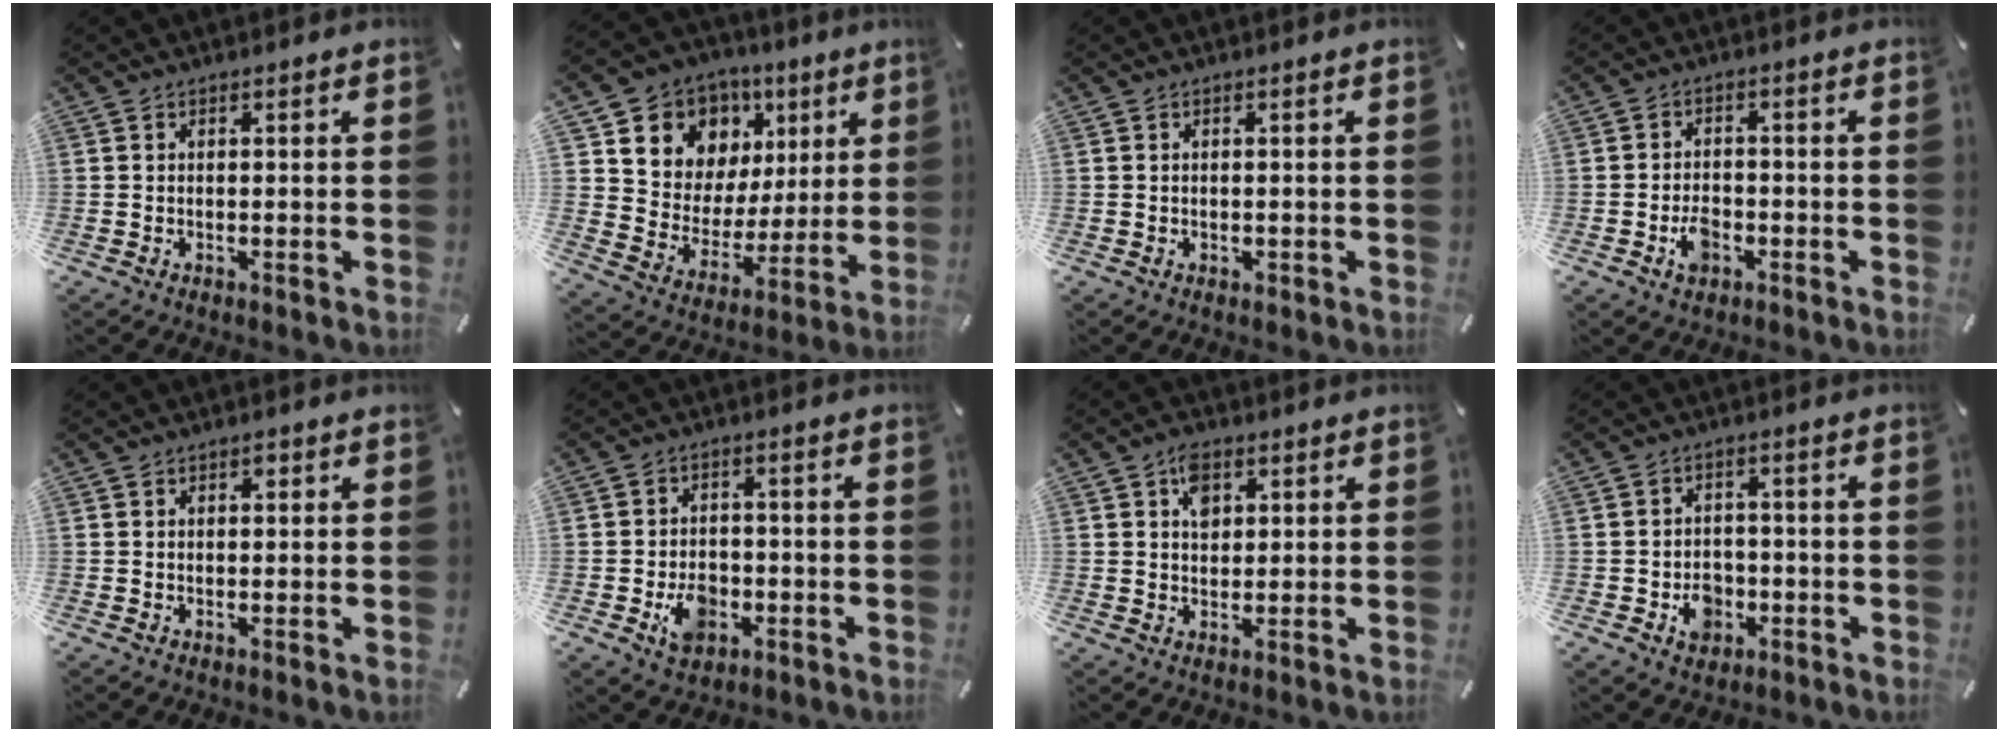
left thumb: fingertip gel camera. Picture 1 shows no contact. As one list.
[{"total": 11.6, "force": [5.8, 10.0, 1.4], "torque": [-0.034, -0.056, 0.118]}, {"total": 0.6, "force": [-0.1, 0.6, 0.2], "torque": [-0.003, 0.004, -0.003]}, {"total": 4.8, "force": [-2.1, 3.2, 2.9], "torque": [-0.044, 0.007, -0.038]}, {"total": 1.2, "force": [0.5, 0.9, 0.6], "torque": [-0.005, 0.001, 0.008]}, {"total": 7.5, "force": [-2.4, 5.6, 4.3], "torque": [-0.072, 0.007, -0.042]}, {"total": 5.3, "force": [2.0, 4.0, 2.9], "torque": [-0.043, -0.002, 0.031]}, {"total": 6.4, "force": [-2.0, 5.4, 2.8], "torque": [-0.035, 0.009, -0.034]}]